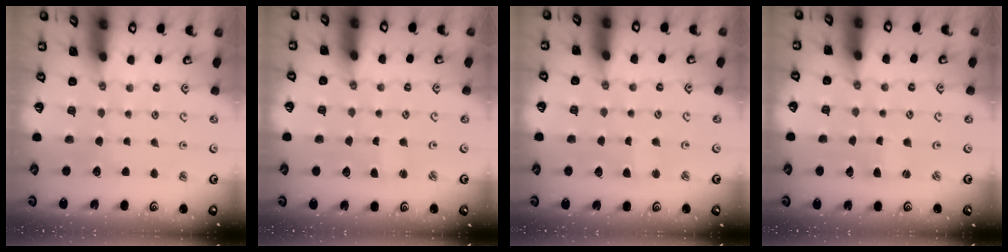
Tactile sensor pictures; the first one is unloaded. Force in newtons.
{"total": 0.8, "press": 0.7, "slide": 0.3}
{"total": 1.8, "press": 1.8, "slide": 0.2}
{"total": 1.4, "press": 1.3, "slide": 0.3}